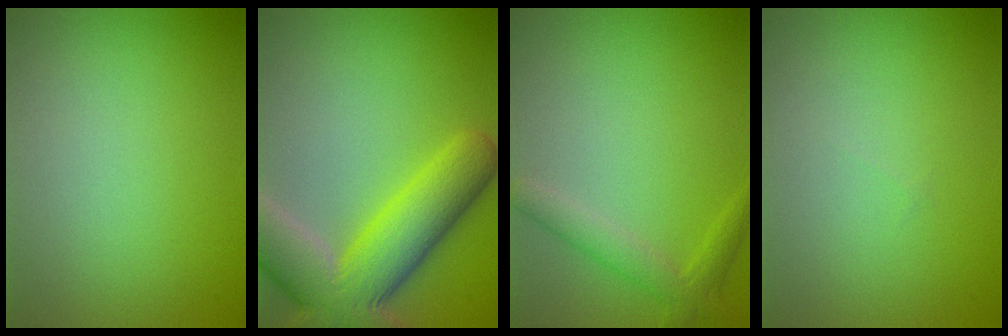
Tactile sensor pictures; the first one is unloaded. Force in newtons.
{"total": 10.3, "press": 10.3, "slide": 0.7}
{"total": 2.3, "press": 2.3, "slide": 0.1}
{"total": 0.0}